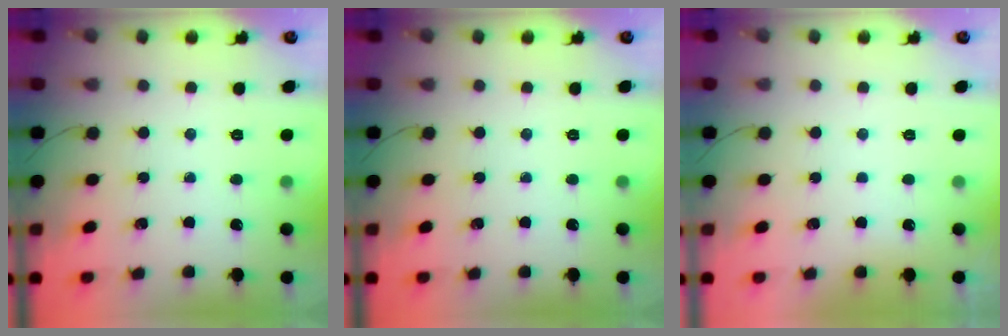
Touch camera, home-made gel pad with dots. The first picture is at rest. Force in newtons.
{"total": 0.0}
{"total": 3.0, "press": 3.0, "slide": 0.1}